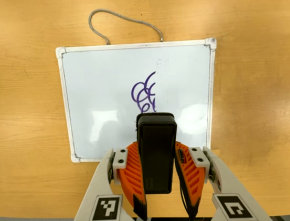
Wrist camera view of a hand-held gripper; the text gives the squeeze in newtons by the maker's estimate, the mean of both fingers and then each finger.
{"total": 6.0, "left": 4.9, "right": 7.2}